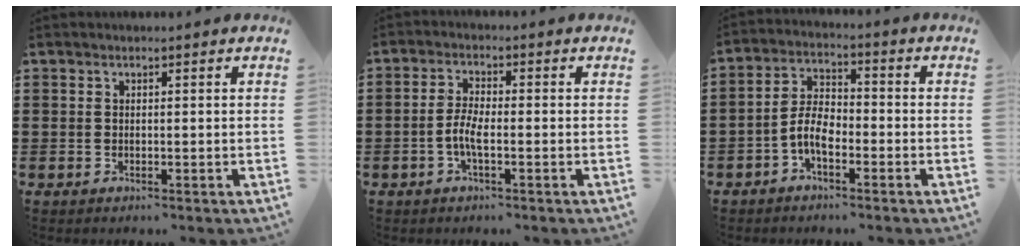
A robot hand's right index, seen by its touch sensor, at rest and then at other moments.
{"total": 3.6, "force": [-1.3, 1.0, 3.2], "torque": [-0.077, -0.003, -0.030]}
{"total": 5.4, "force": [-2.5, 2.6, 4.0], "torque": [-0.097, 0.004, -0.055]}